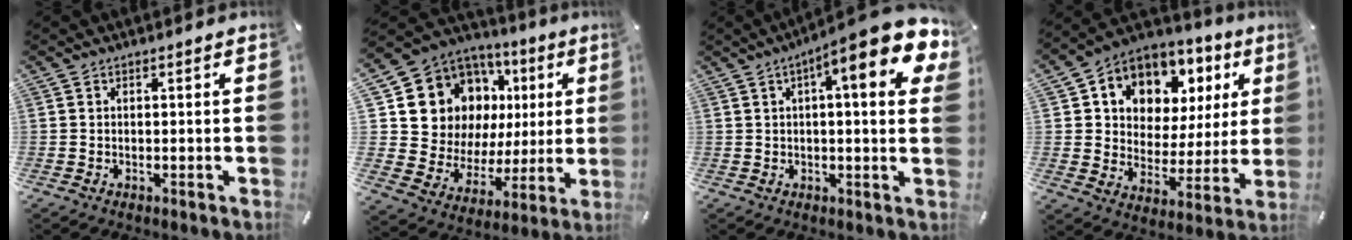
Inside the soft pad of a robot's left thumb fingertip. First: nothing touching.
{"total": 16.0, "force": [6.8, 12.7, 6.9], "torque": [-0.125, -0.049, 0.146]}
{"total": 14.4, "force": [6.2, 3.5, 12.5], "torque": [-0.173, -0.033, 0.092]}
{"total": 9.1, "force": [5.1, 7.4, 1.8], "torque": [-0.050, -0.047, 0.095]}